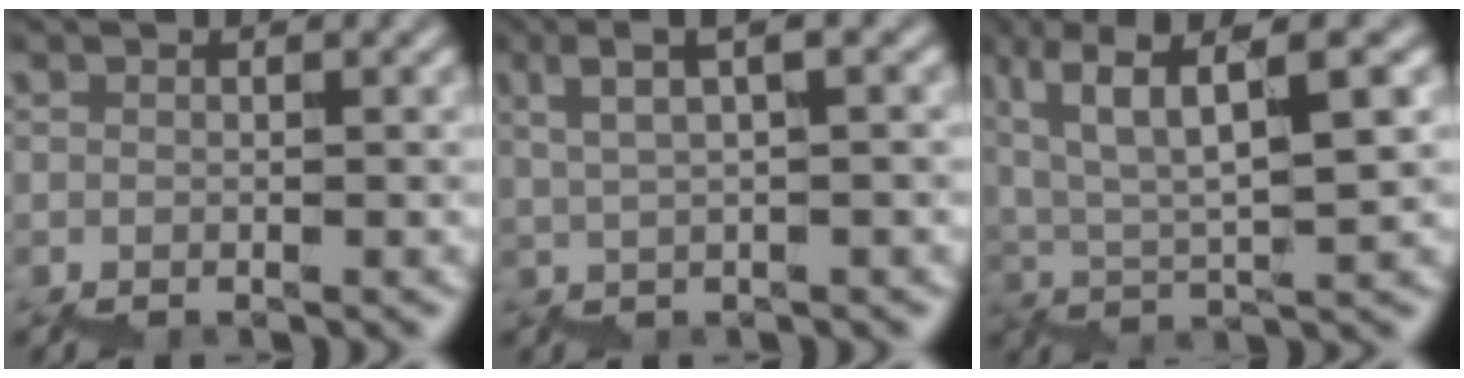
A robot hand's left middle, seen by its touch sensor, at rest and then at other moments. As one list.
[{"total": 4.3, "force": [2.5, 0.6, 3.5], "torque": [-0.045, 0.016, 0.045]}, {"total": 7.6, "force": [4.5, 1.5, 5.9], "torque": [-0.088, 0.019, 0.085]}]